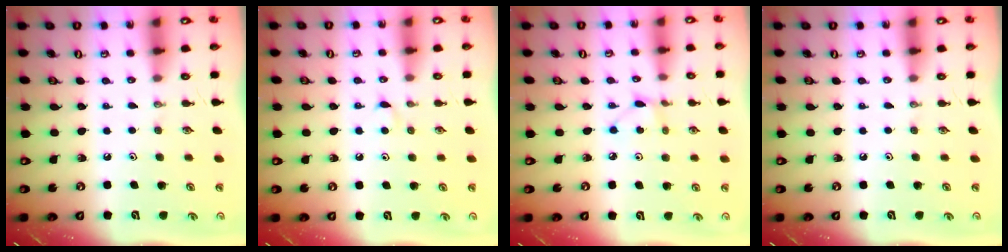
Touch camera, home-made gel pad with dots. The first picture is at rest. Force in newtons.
{"total": 2.8, "press": 2.8, "slide": 0.5}
{"total": 3.9, "press": 3.8, "slide": 0.5}
{"total": 0.0}